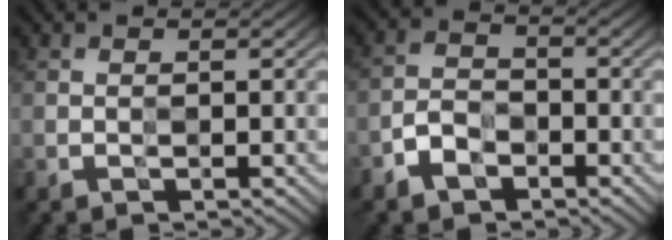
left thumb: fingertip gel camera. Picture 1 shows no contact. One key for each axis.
{"total": 3.7, "fx": -2.5, "fy": 1.9, "fz": 1.9, "tx": -0.038, "ty": 0.002, "tz": -0.058}